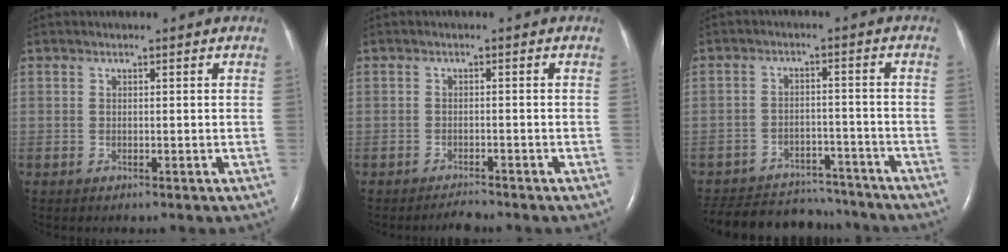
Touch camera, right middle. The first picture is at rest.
{"total": 1.6, "force": [-1.6, 0.0, 0.2], "torque": [-0.009, -0.007, -0.023]}
{"total": 16.8, "force": [-15.4, 5.1, 4.5], "torque": [-0.102, 0.000, -0.213]}